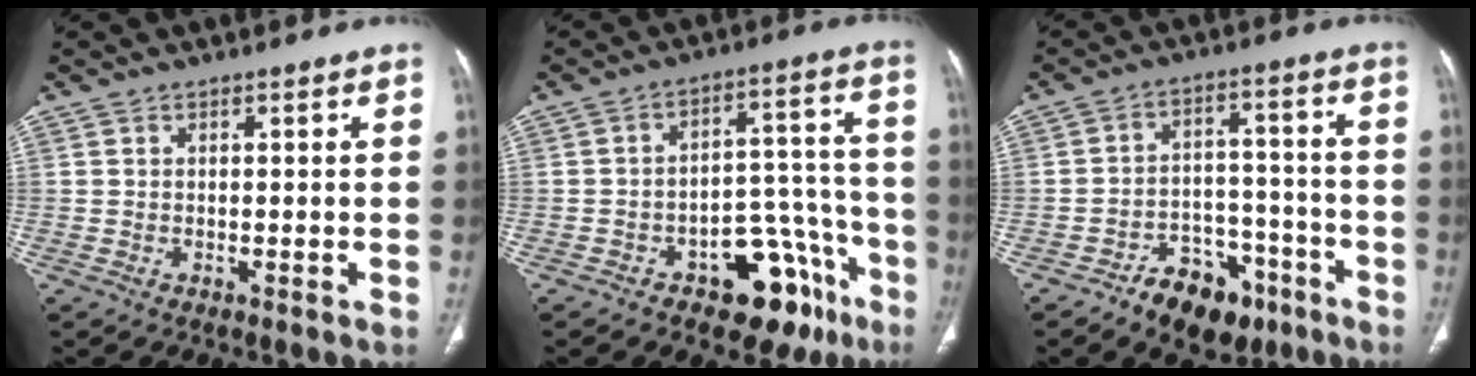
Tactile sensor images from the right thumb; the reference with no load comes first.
{"total": 16.0, "force": [-9.0, 8.7, 10.0], "torque": [-0.076, 0.085, -0.121]}
{"total": 11.8, "force": [-7.5, 7.2, 5.5], "torque": [-0.046, 0.063, -0.111]}